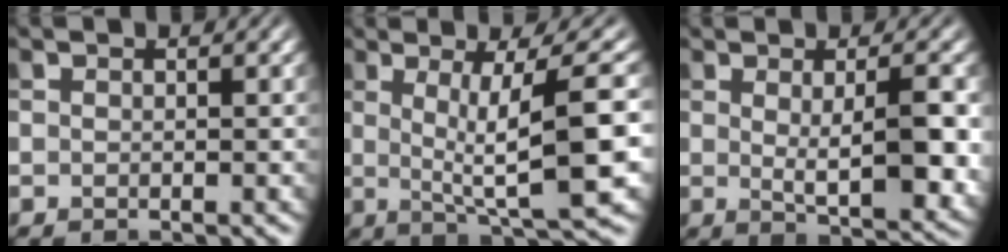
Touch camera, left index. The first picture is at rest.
{"total": 9.0, "force": [0.7, 1.6, 8.9], "torque": [-0.124, 0.008, 0.015]}
{"total": 6.4, "force": [0.2, 1.8, 6.1], "torque": [-0.088, -0.012, 0.011]}